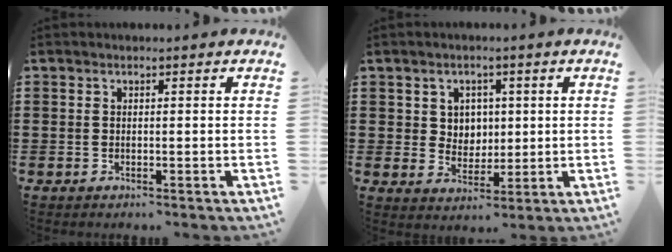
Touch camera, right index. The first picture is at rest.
{"total": 3.9, "force": [1.4, 3.6, 0.8], "torque": [-0.025, 0.008, 0.023]}